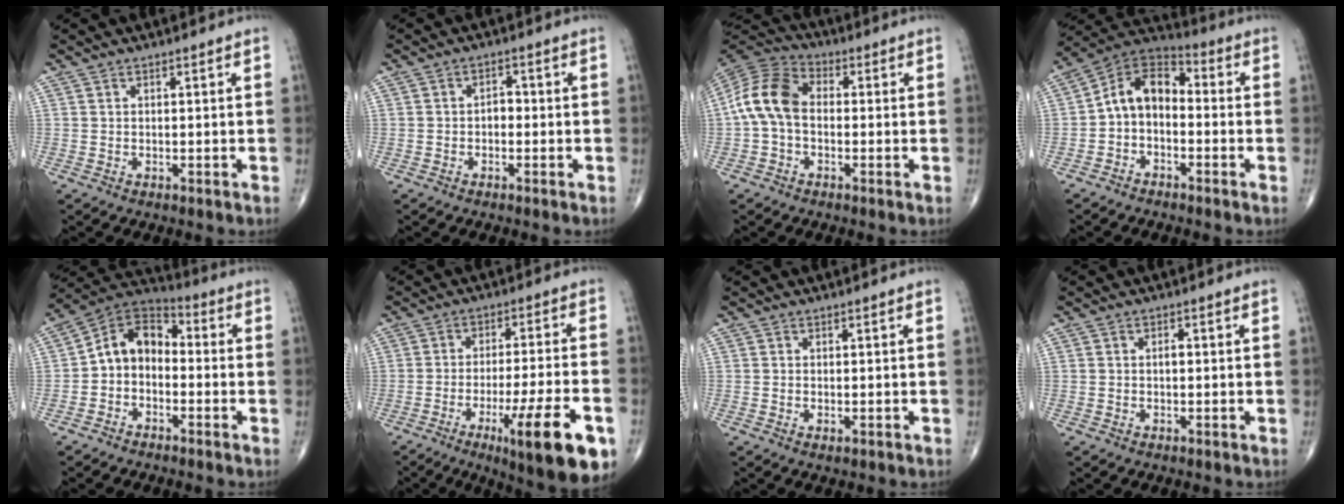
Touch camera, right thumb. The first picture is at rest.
{"total": 2.3, "force": [-0.5, 1.5, 1.6], "torque": [-0.012, 0.011, -0.015]}
{"total": 10.6, "force": [-0.5, 7.2, 7.8], "torque": [-0.151, 0.029, -0.025]}
{"total": 9.8, "force": [-1.4, 6.6, 7.0], "torque": [-0.106, 0.049, -0.044]}
{"total": 9.5, "force": [-1.6, 7.0, 6.1], "torque": [-0.084, 0.049, -0.048]}
{"total": 17.4, "force": [-7.8, 2.8, 15.2], "torque": [-0.211, 0.011, -0.112]}
{"total": 0.7, "force": [-0.2, 0.4, 0.6], "torque": [-0.011, -0.003, -0.003]}
{"total": 1.0, "force": [-0.1, 0.6, 0.9], "torque": [-0.013, 0.001, -0.003]}